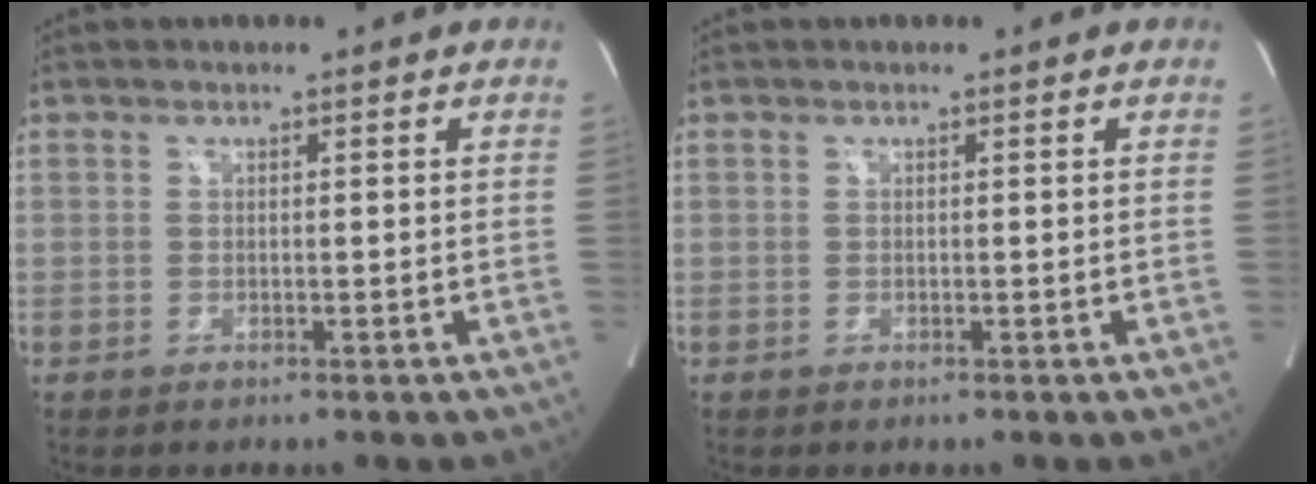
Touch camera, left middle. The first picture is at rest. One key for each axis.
{"total": 0.0}